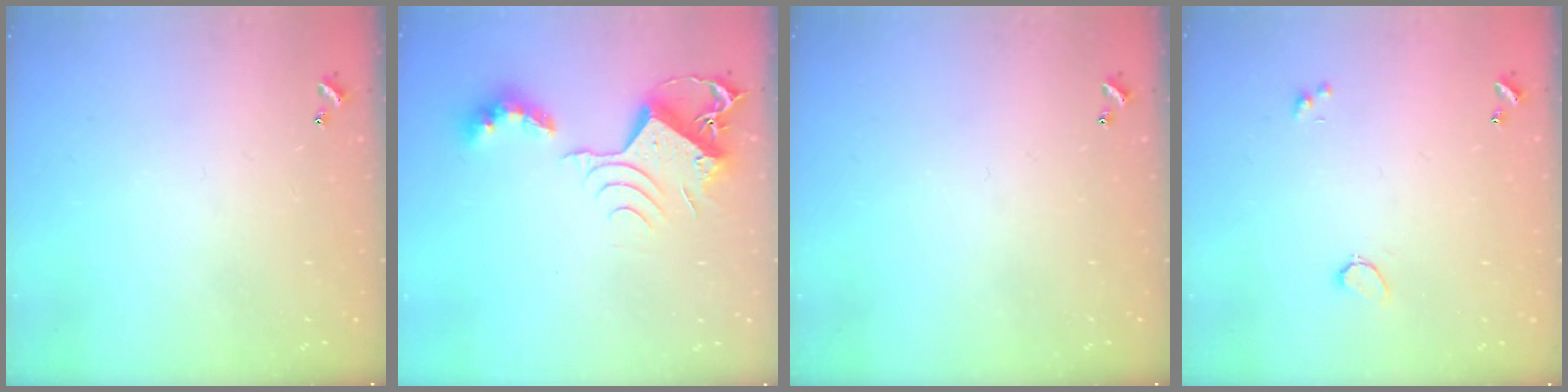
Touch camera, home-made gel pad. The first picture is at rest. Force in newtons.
{"total": 11.6, "press": 11.6, "slide": 1.2}
{"total": 0.0}
{"total": 0.8, "press": 0.7, "slide": 0.4}